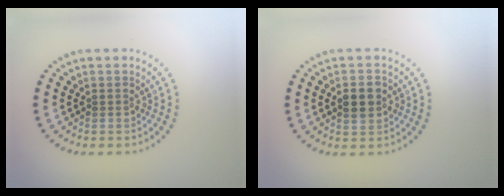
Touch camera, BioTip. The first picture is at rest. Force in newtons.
{"total": 2.9, "press": 2.9, "slide": 0.1}